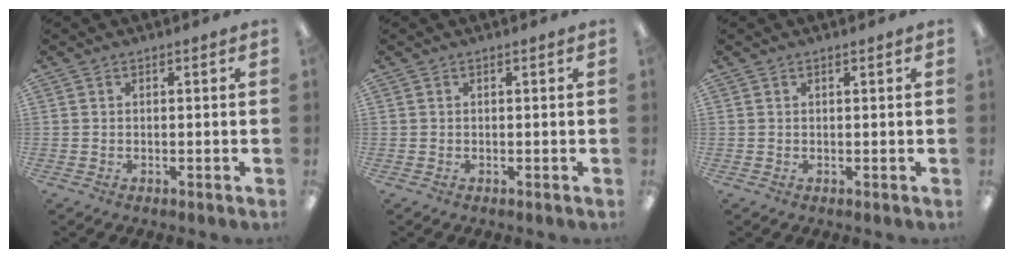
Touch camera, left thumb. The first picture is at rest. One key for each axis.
{"total": 0.0}
{"total": 0.6, "fx": 0.4, "fy": 0.0, "fz": 0.4, "tx": -0.008, "ty": 0.001, "tz": 0.007}